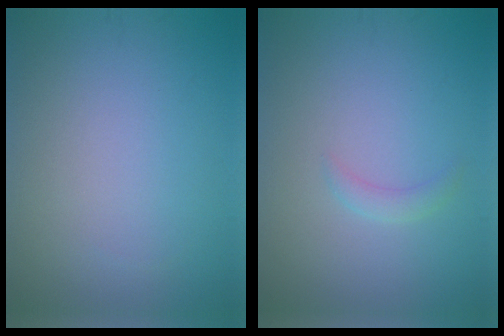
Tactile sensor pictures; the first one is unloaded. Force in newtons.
{"total": 1.1, "press": 1.1, "slide": 0.1}